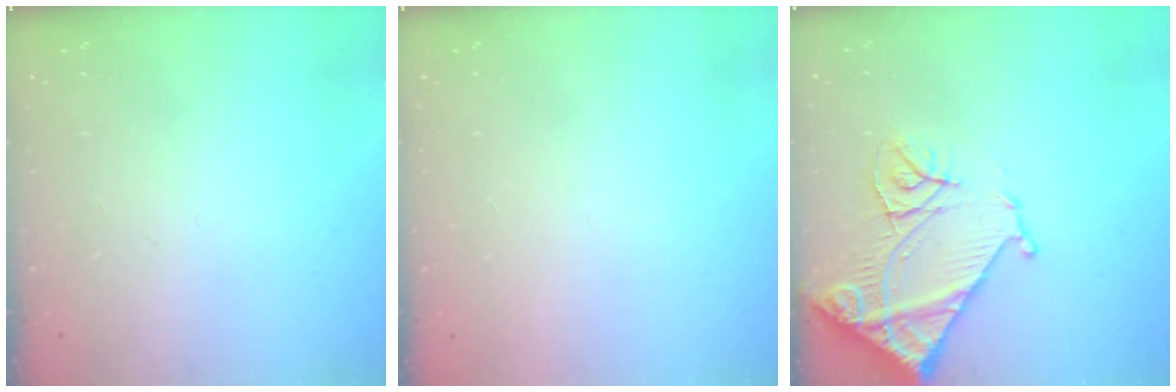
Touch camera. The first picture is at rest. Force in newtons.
{"total": 1.5, "press": 1.5, "slide": 0.1}
{"total": 14.4, "press": 14.3, "slide": 1.7}